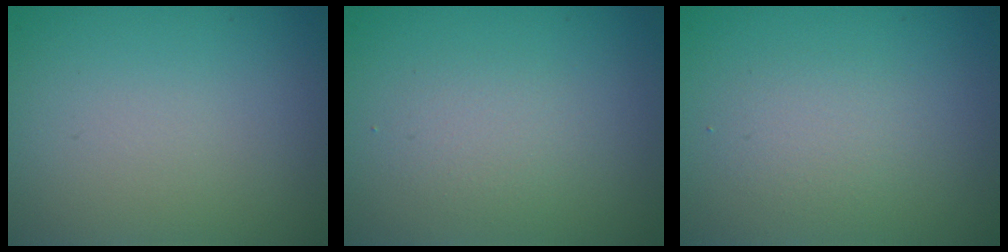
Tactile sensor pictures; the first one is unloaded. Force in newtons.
{"total": 1.6, "press": 1.6, "slide": 0.1}
{"total": 1.6, "press": 1.6, "slide": 0.2}